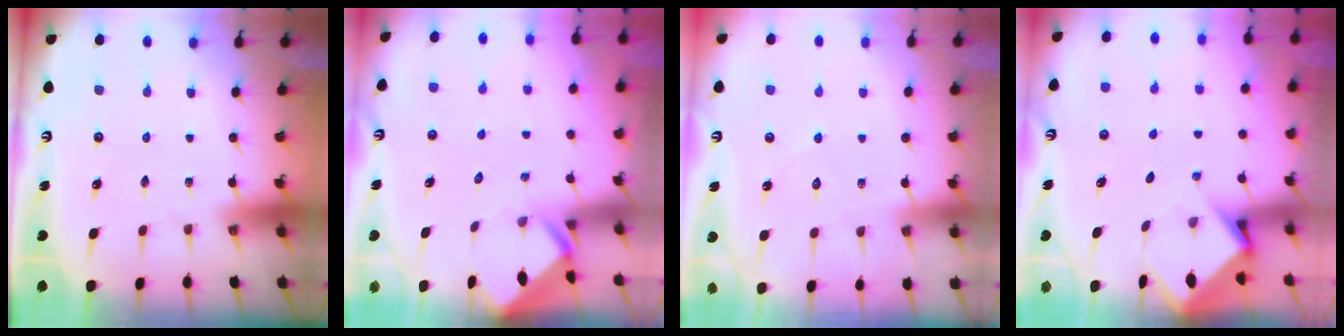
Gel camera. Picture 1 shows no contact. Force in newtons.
{"total": 2.9, "press": 2.9, "slide": 0.2}
{"total": 5.3, "press": 5.3, "slide": 0.6}
{"total": 4.0, "press": 4.0, "slide": 0.3}